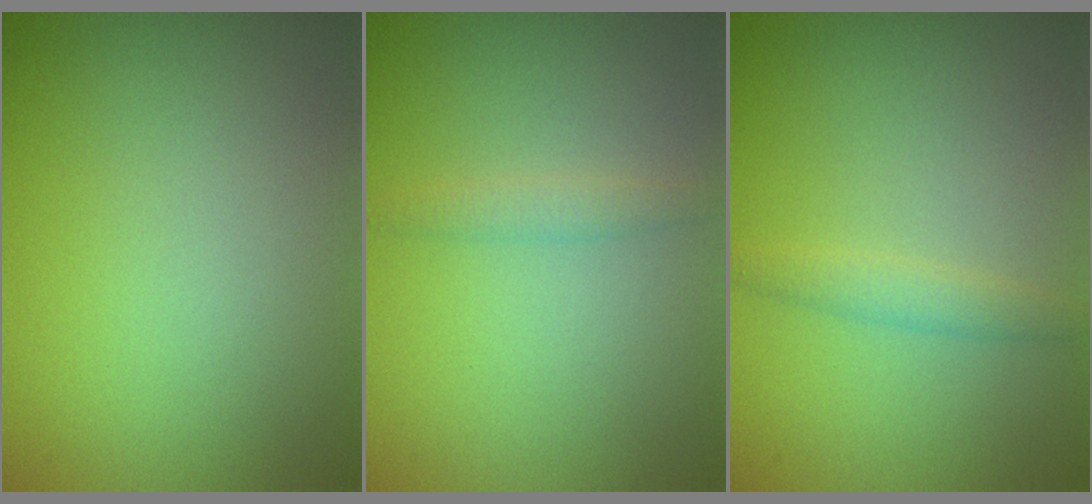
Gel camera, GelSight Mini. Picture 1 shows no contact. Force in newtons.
{"total": 1.3, "press": 1.3, "slide": 0.0}
{"total": 1.5, "press": 1.5, "slide": 0.0}